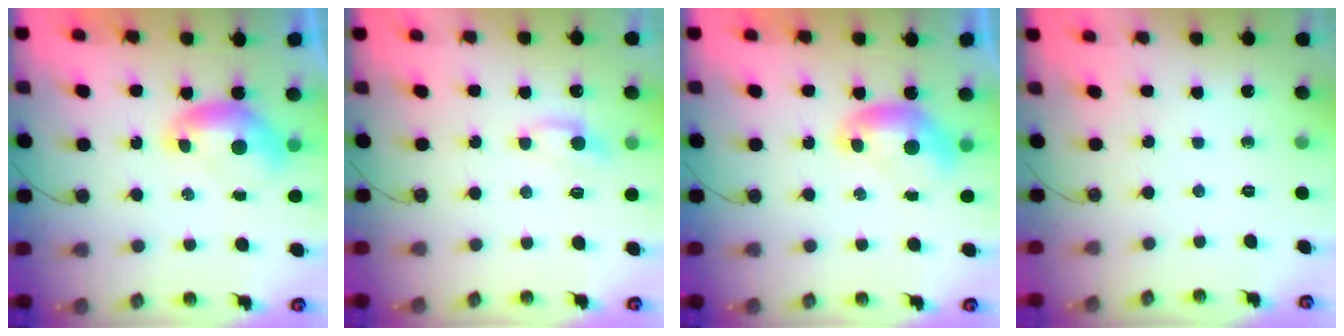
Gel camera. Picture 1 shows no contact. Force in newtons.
{"total": 0.7, "press": 0.5, "slide": 0.5}
{"total": 0.0}
{"total": 0.0}